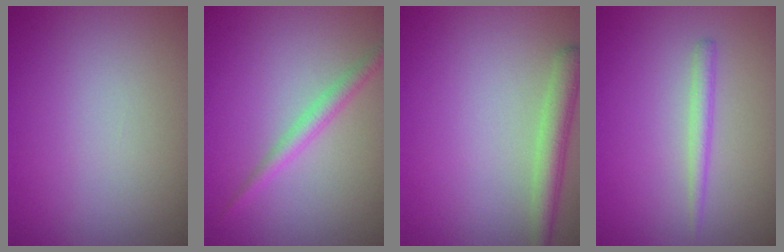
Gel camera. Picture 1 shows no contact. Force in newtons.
{"total": 2.0, "press": 2.0, "slide": 0.1}
{"total": 3.0, "press": 3.0, "slide": 0.2}
{"total": 1.5, "press": 1.5, "slide": 0.1}